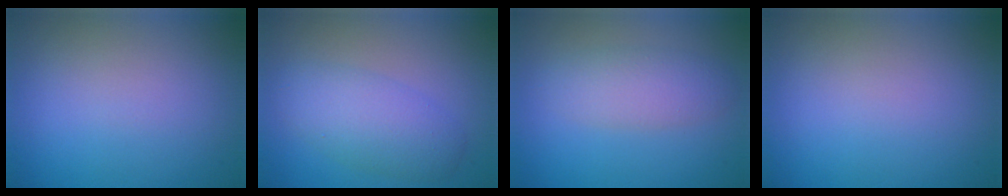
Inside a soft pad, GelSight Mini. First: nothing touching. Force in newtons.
{"total": 4.1, "press": 4.1, "slide": 0.1}
{"total": 3.1, "press": 3.1, "slide": 0.1}
{"total": 0.0}